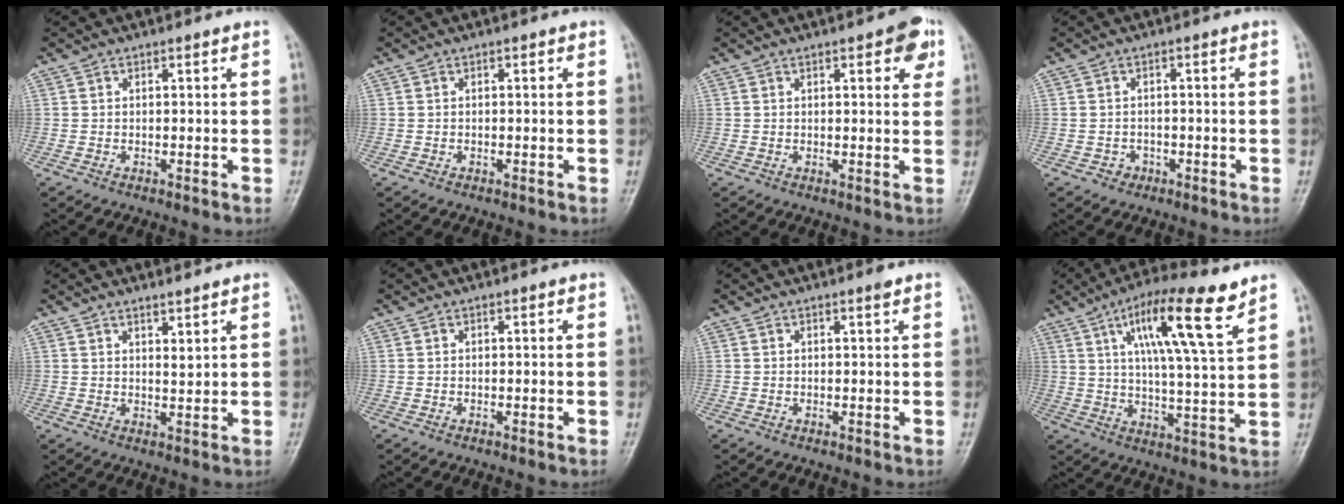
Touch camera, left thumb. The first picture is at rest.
{"total": 0.0}
{"total": 5.3, "force": [2.3, 2.0, 4.3], "torque": [-0.034, -0.003, 0.018]}
{"total": 2.0, "force": [-1.1, 1.7, 0.2], "torque": [0.008, 0.009, -0.020]}
{"total": 2.4, "force": [1.9, 0.2, 1.5], "torque": [-0.024, -0.020, 0.036]}
{"total": 0.0}
{"total": 0.7, "force": [0.5, 0.0, 0.5], "torque": [-0.008, -0.003, 0.008]}
{"total": 15.3, "force": [8.0, 2.5, 12.8], "torque": [-0.209, -0.023, 0.130]}